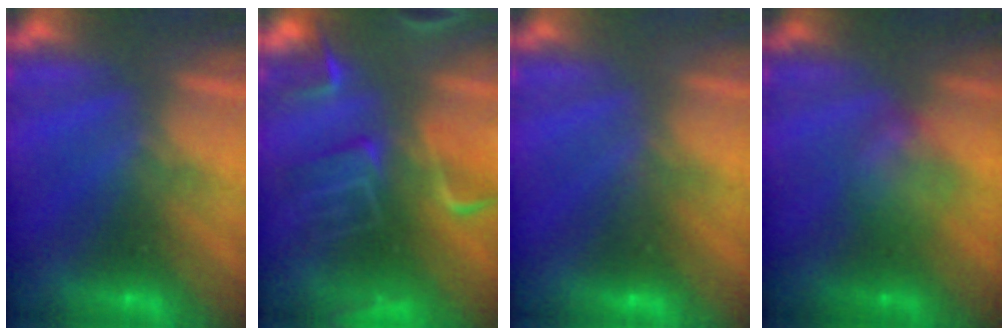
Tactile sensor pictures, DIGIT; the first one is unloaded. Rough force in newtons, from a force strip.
{"total": 9.2}
{"total": 3.0}
{"total": 2.3}